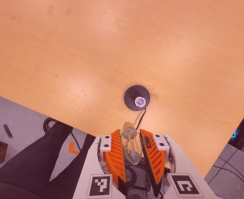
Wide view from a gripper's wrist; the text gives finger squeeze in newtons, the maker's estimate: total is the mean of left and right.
{"total": 10.4, "left": 10.6, "right": 10.2}